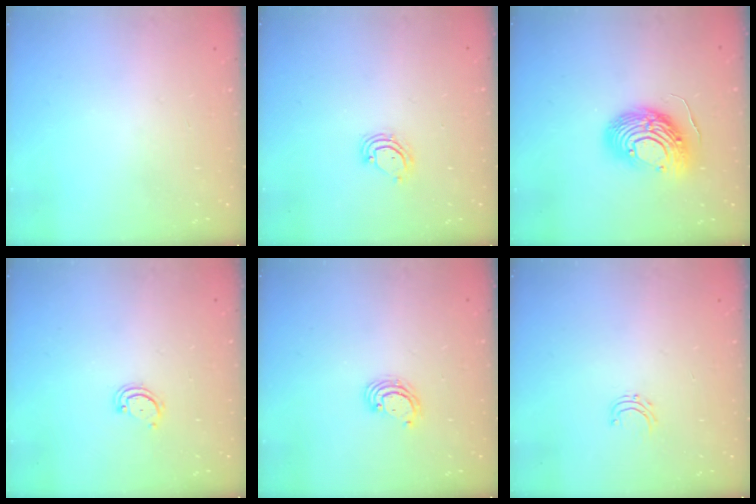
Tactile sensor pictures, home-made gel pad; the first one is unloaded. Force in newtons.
{"total": 5.5, "press": 5.5, "slide": 0.3}
{"total": 13.9, "press": 13.8, "slide": 1.5}
{"total": 2.6, "press": 2.6, "slide": 0.3}
{"total": 3.6, "press": 3.6, "slide": 0.2}
{"total": 3.7, "press": 3.7, "slide": 0.3}